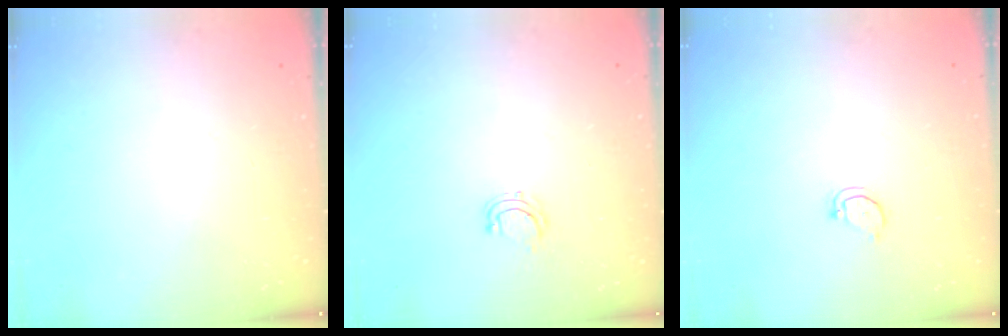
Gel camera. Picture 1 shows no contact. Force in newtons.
{"total": 5.3, "press": 5.2, "slide": 0.6}
{"total": 2.5, "press": 2.5, "slide": 0.3}